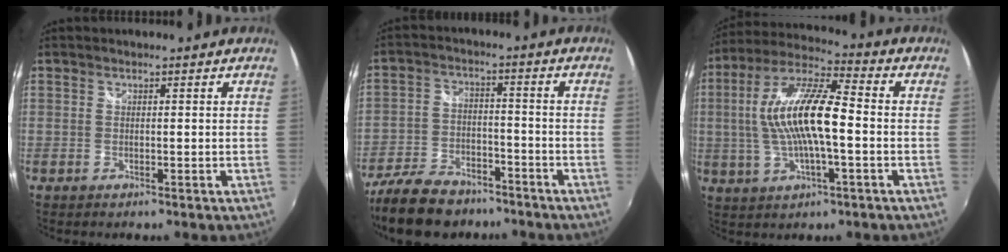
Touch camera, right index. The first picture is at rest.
{"total": 16.1, "force": [-12.4, 7.4, 7.2], "torque": [-0.175, -0.012, -0.204]}
{"total": 15.1, "force": [-0.6, 4.0, 14.6], "torque": [-0.279, 0.012, -0.017]}